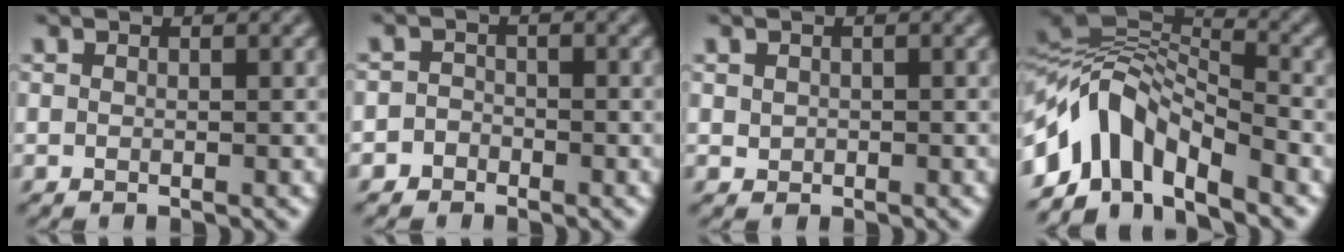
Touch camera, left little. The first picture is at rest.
{"total": 2.2, "force": [-1.3, 1.7, -0.1], "torque": [0.036, 0.009, -0.033]}
{"total": 0.7, "force": [0.1, 0.7, 0.2], "torque": [-0.003, -0.002, 0.005]}
{"total": 7.4, "force": [-4.3, 3.6, 4.8], "torque": [-0.071, 0.014, -0.093]}